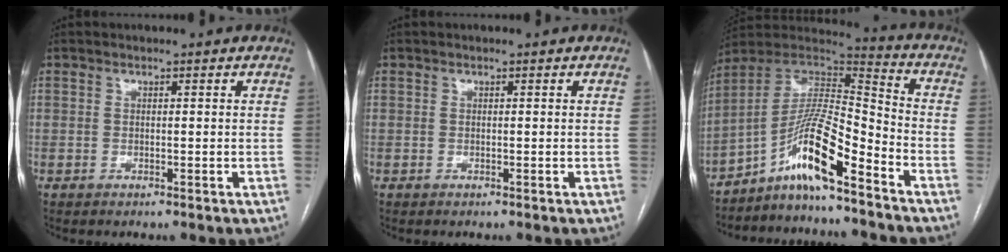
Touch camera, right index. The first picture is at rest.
{"total": 0.0}
{"total": 12.9, "force": [-8.2, 1.2, 9.9], "torque": [-0.189, 0.021, -0.148]}